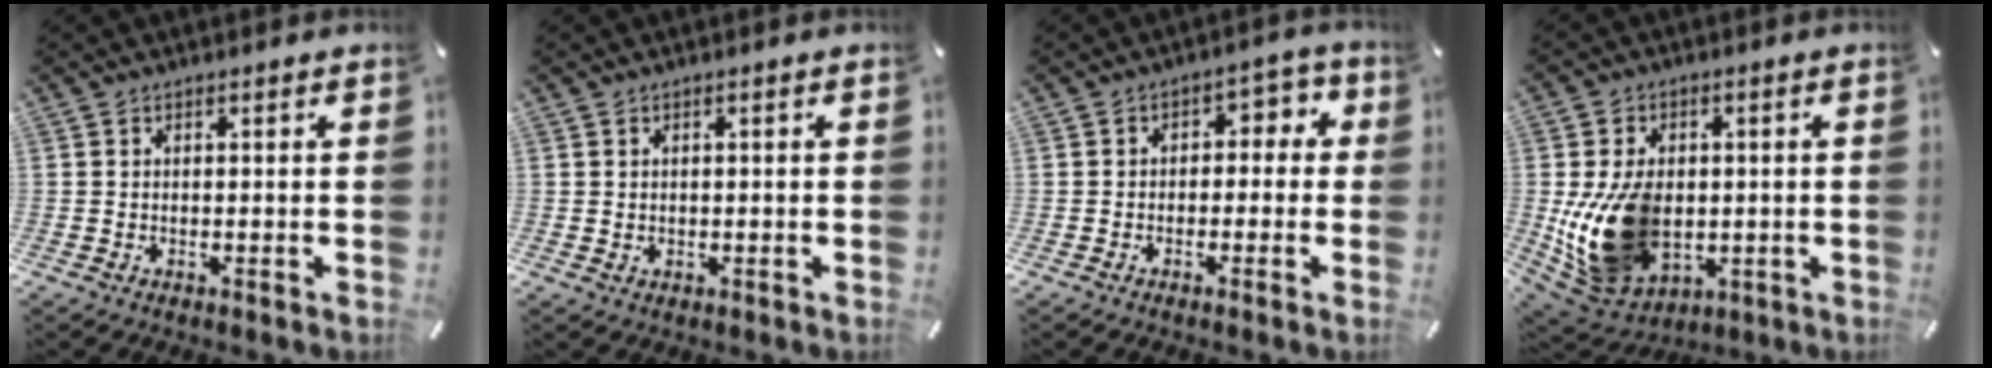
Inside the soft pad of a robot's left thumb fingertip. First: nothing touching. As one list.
[{"total": 1.0, "force": [0.2, 0.9, 0.2], "torque": [-0.005, 0.006, 0.002]}, {"total": 4.4, "force": [-0.8, 3.5, 2.6], "torque": [-0.029, 0.008, -0.026]}, {"total": 17.1, "force": [-1.3, 12.5, 11.7], "torque": [-0.244, -0.007, -0.019]}]